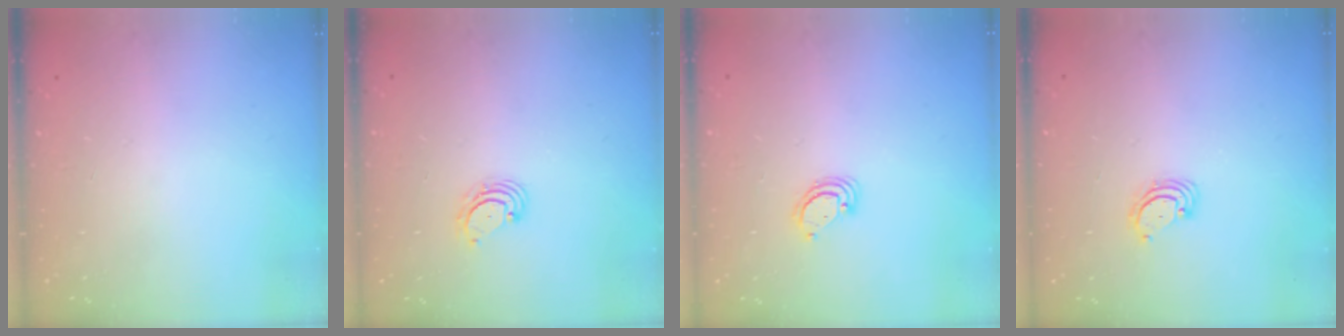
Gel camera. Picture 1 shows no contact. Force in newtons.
{"total": 4.0, "press": 4.0, "slide": 0.5}
{"total": 4.0, "press": 4.0, "slide": 0.2}
{"total": 3.8, "press": 3.8, "slide": 0.4}